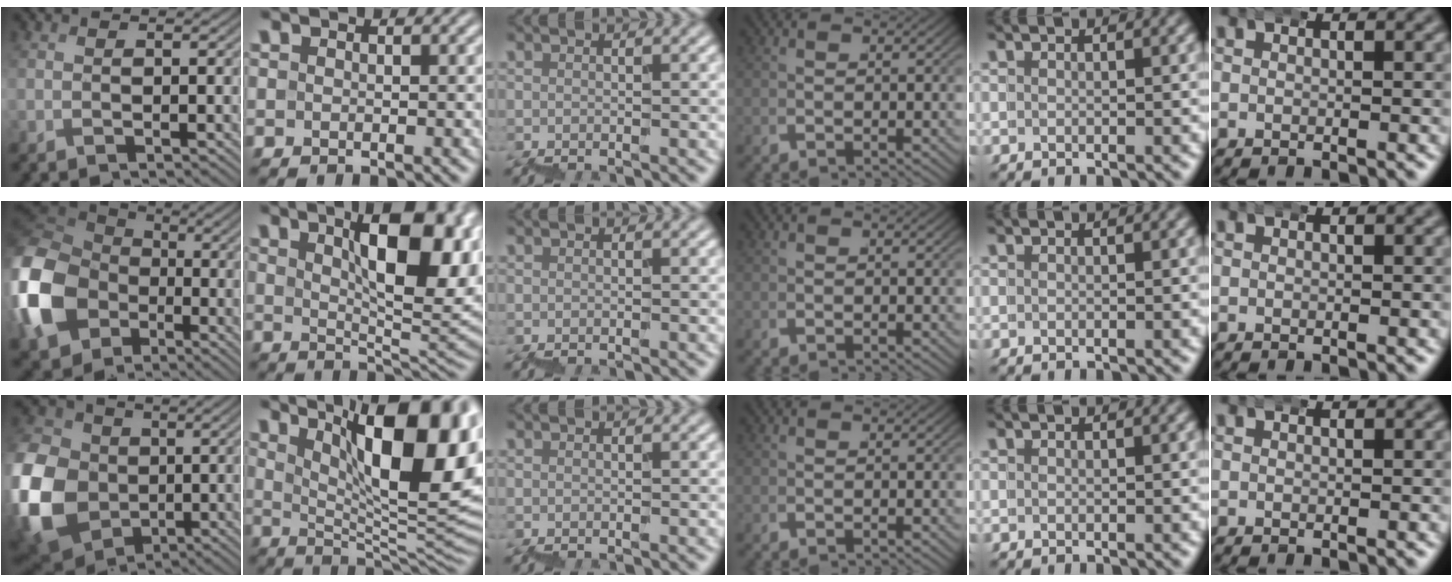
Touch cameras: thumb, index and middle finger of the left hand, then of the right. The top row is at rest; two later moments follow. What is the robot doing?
{"motion": "wrap", "object": "bandana"}